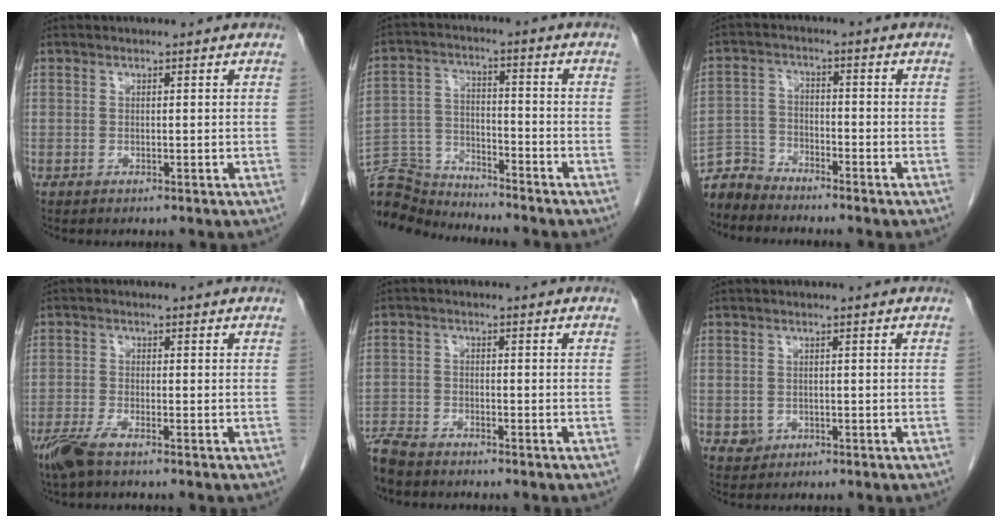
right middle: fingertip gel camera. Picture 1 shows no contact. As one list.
[{"total": 10.4, "force": [-10.4, 0.6, 0.3], "torque": [-0.009, 0.012, -0.195]}, {"total": 5.0, "force": [-4.9, 0.9, -0.7], "torque": [0.012, -0.003, -0.097]}, {"total": 4.3, "force": [-3.1, 0.7, 3.0], "torque": [-0.068, -0.011, -0.061]}, {"total": 6.2, "force": [-5.6, 1.8, 1.9], "torque": [-0.035, -0.014, -0.102]}, {"total": 1.6, "force": [-0.5, 1.5, 0.4], "torque": [-0.004, 0.004, -0.002]}]